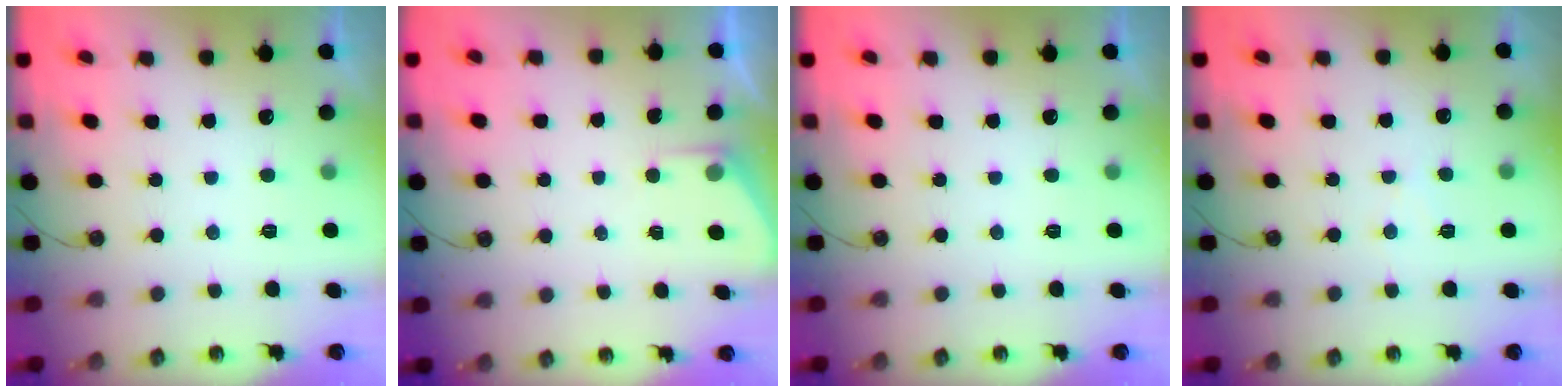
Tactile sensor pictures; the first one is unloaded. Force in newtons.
{"total": 2.3, "press": 2.3, "slide": 0.3}
{"total": 0.0}
{"total": 5.2, "press": 5.1, "slide": 0.8}